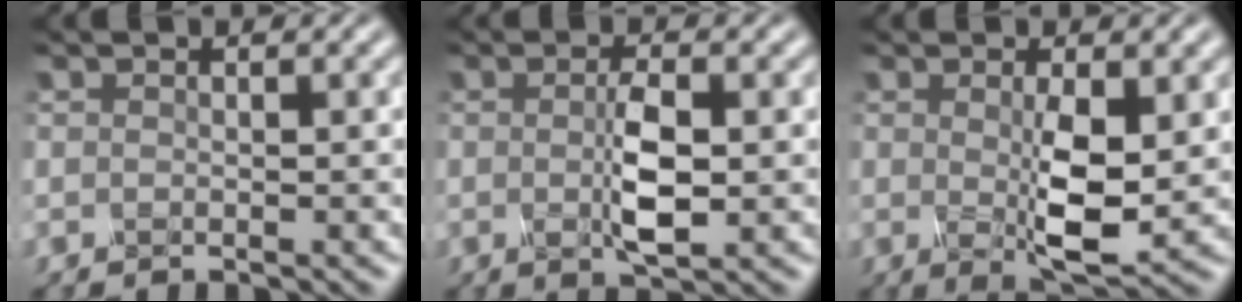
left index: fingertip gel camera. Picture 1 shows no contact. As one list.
[{"total": 3.0, "force": [-0.1, 0.5, 3.0], "torque": [-0.072, -0.003, 0.005]}, {"total": 4.2, "force": [0.0, 0.9, 4.1], "torque": [-0.091, -0.010, 0.011]}]